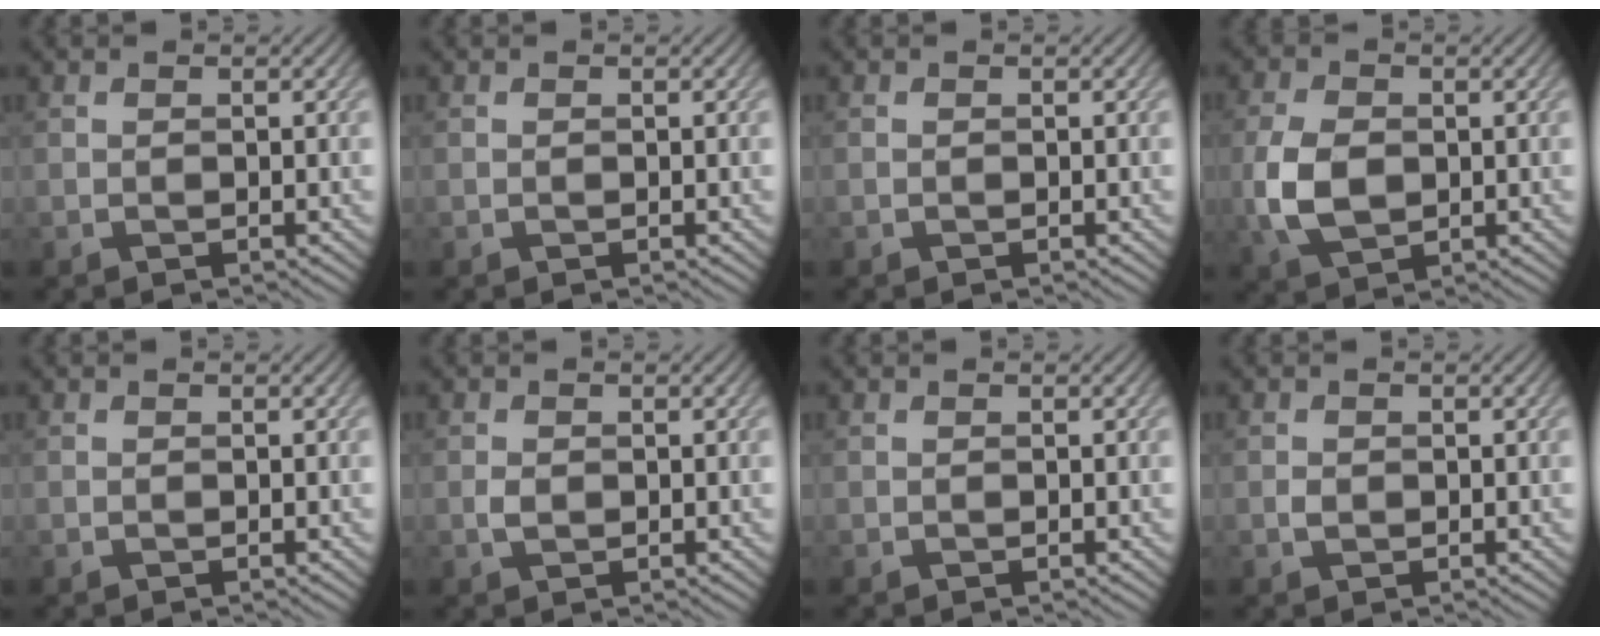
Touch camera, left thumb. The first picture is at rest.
{"total": 0.0}
{"total": 0.0}
{"total": 6.3, "force": [-0.6, 4.3, 4.6], "torque": [-0.118, -0.004, -0.014]}
{"total": 0.0}
{"total": 1.2, "force": [-0.1, 0.9, 0.8], "torque": [-0.019, -0.002, -0.004]}
{"total": 0.0}
{"total": 0.9, "force": [-0.1, 0.7, 0.5], "torque": [-0.010, -0.004, -0.004]}